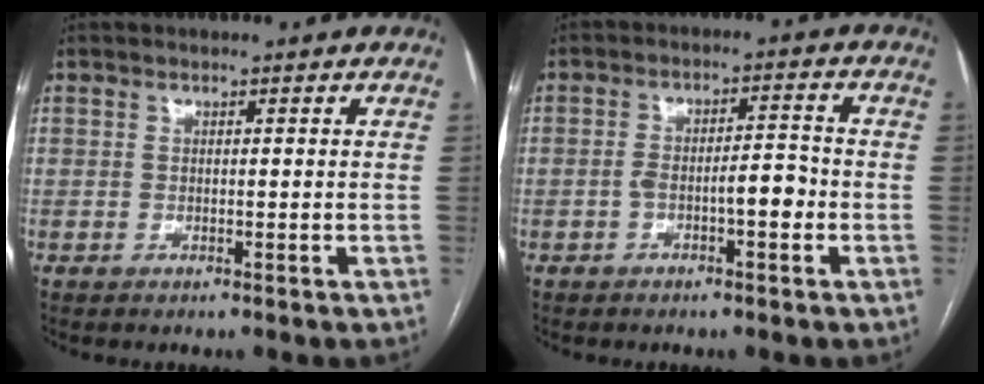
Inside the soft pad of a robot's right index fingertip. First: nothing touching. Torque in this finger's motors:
{"motor_torque": [0.63, -0.13, 0.37, 0.08]}